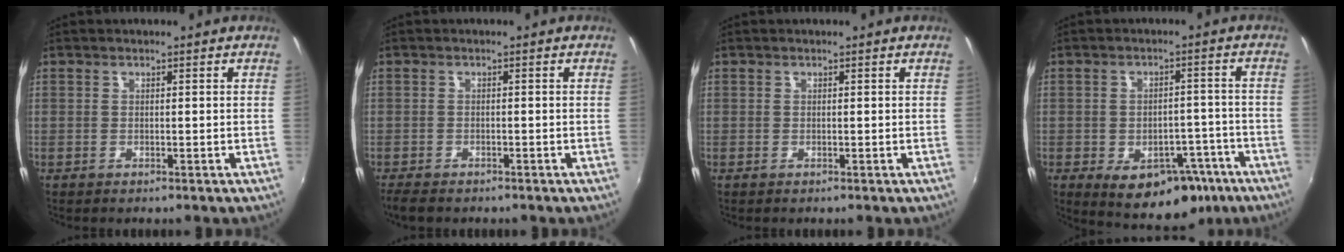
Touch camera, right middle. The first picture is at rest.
{"total": 3.9, "force": [-3.3, 1.2, 1.6], "torque": [-0.041, -0.021, -0.059]}
{"total": 0.0}
{"total": 13.7, "force": [-7.3, 8.5, 7.8], "torque": [-0.119, 0.008, -0.077]}